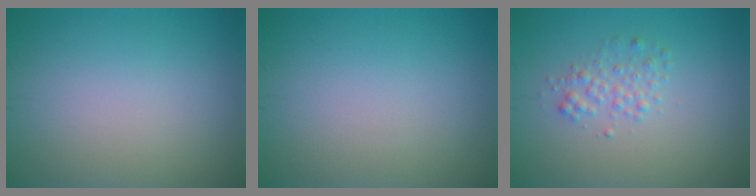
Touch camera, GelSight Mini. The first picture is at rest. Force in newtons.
{"total": 0.0}
{"total": 1.7, "press": 1.7, "slide": 0.0}